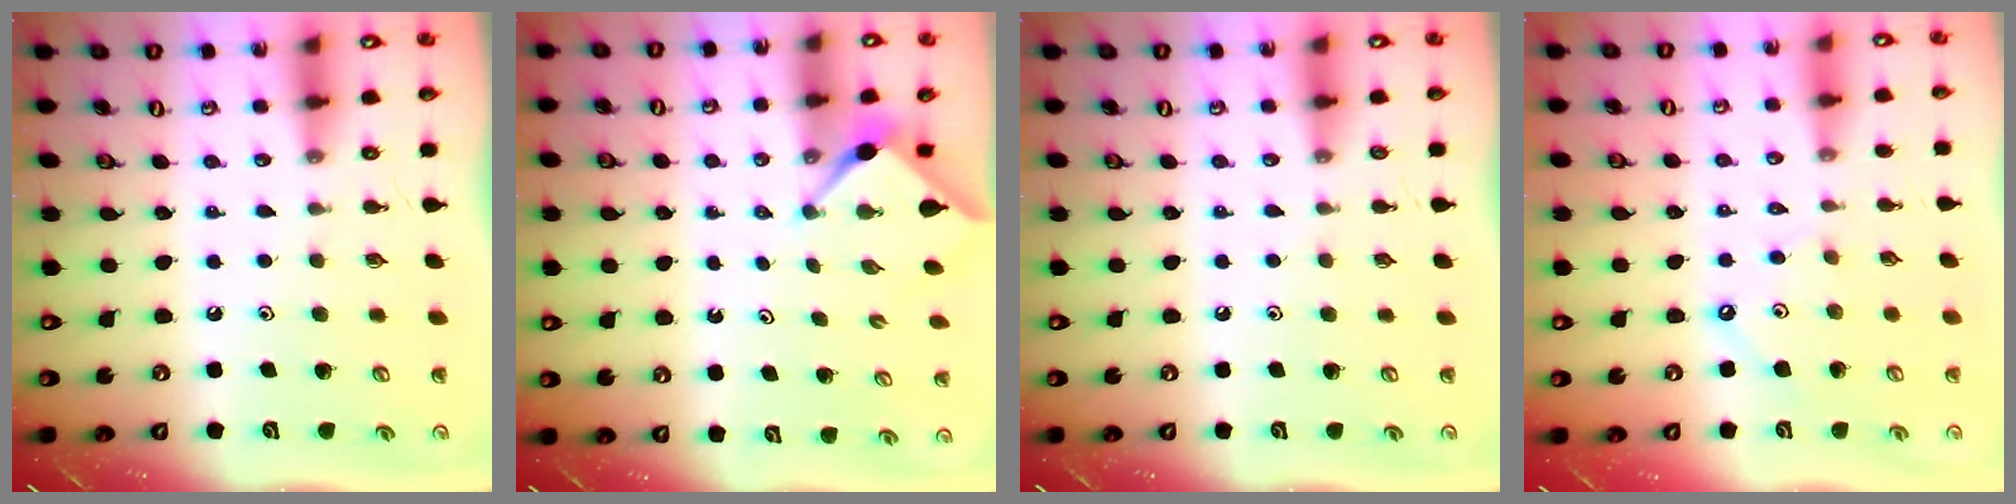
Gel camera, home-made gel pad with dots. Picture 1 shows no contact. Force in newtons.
{"total": 3.0, "press": 3.0, "slide": 0.3}
{"total": 2.7, "press": 2.7, "slide": 0.3}
{"total": 2.1, "press": 2.1, "slide": 0.4}